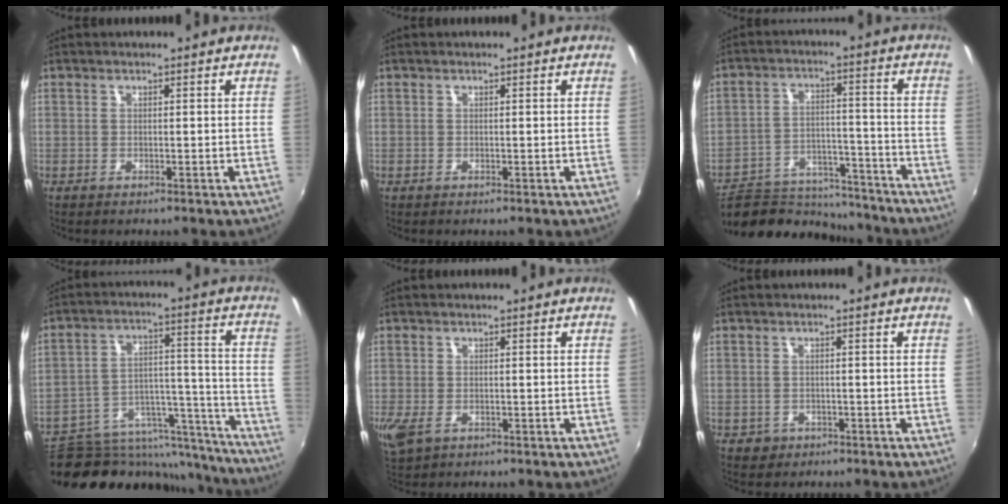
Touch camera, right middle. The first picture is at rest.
{"total": 0.0}
{"total": 16.4, "force": [-14.7, 5.9, 4.3], "torque": [-0.097, 0.020, -0.211]}
{"total": 23.4, "force": [-19.2, 10.3, 8.5], "torque": [-0.143, 0.047, -0.245]}
{"total": 5.0, "force": [-2.0, 3.1, 3.3], "torque": [-0.071, -0.019, -0.032]}
{"total": 2.5, "force": [-1.2, 2.2, 0.6], "torque": [-0.019, -0.002, -0.015]}